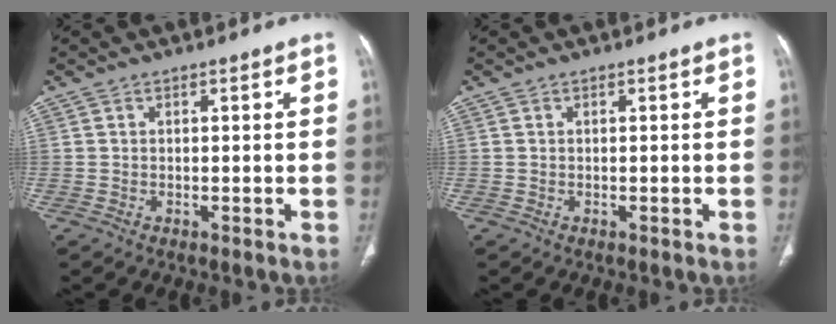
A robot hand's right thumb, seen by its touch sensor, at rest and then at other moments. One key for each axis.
{"total": 0.0}